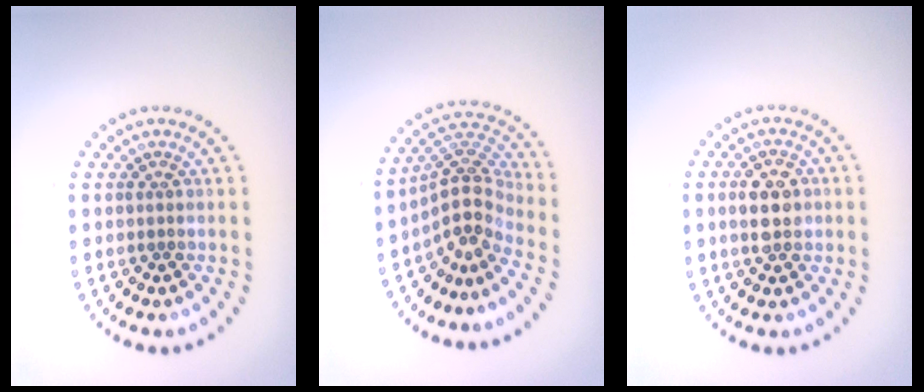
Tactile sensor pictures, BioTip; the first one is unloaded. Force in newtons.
{"total": 4.1, "press": 2.8, "slide": 3.0}
{"total": 3.4, "press": 3.4, "slide": 0.2}